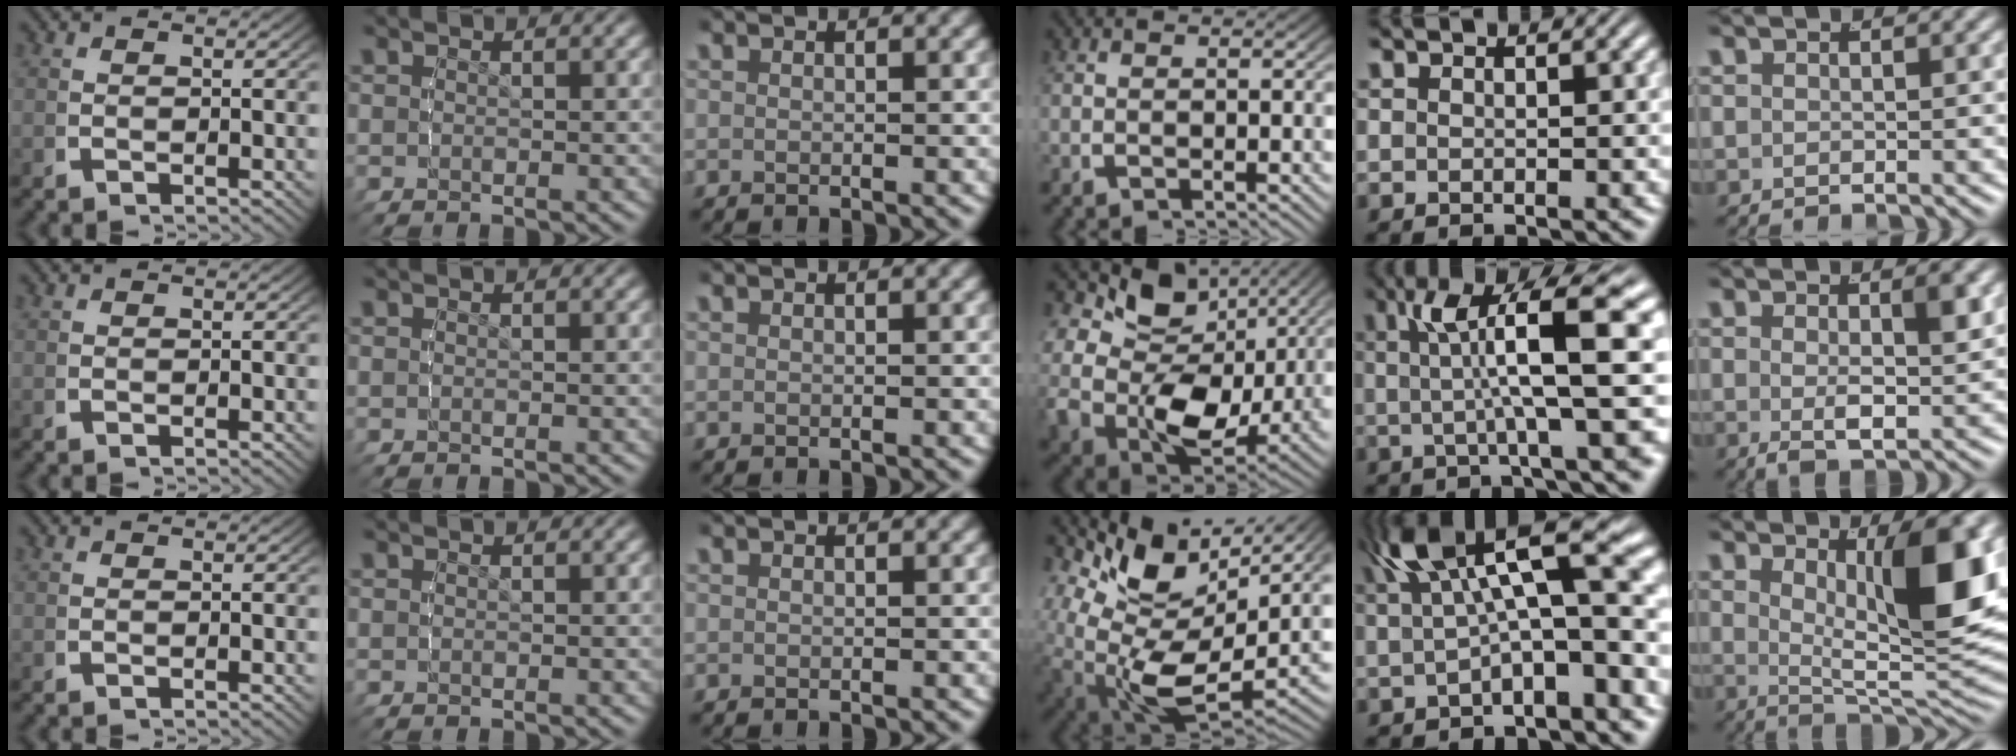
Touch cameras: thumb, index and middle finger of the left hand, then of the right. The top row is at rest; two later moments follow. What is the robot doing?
{"motion": "lift_and_place", "object": "stress ball aka squeeze ball"}